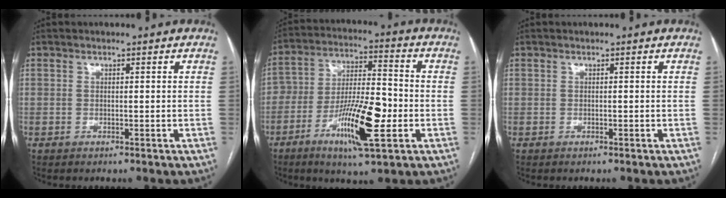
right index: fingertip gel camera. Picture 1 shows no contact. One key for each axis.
{"total": 13.5, "fx": -4.7, "fy": 3.2, "fz": 12.3, "tx": -0.222, "ty": 0.001, "tz": -0.079}
{"total": 0.0}